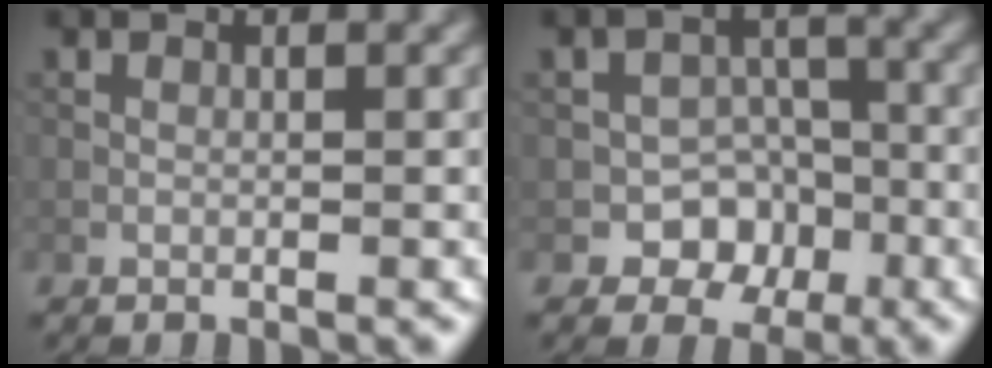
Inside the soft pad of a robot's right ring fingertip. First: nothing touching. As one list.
[{"total": 4.9, "force": [-2.1, 4.0, 1.8], "torque": [-0.005, 0.011, -0.039]}]